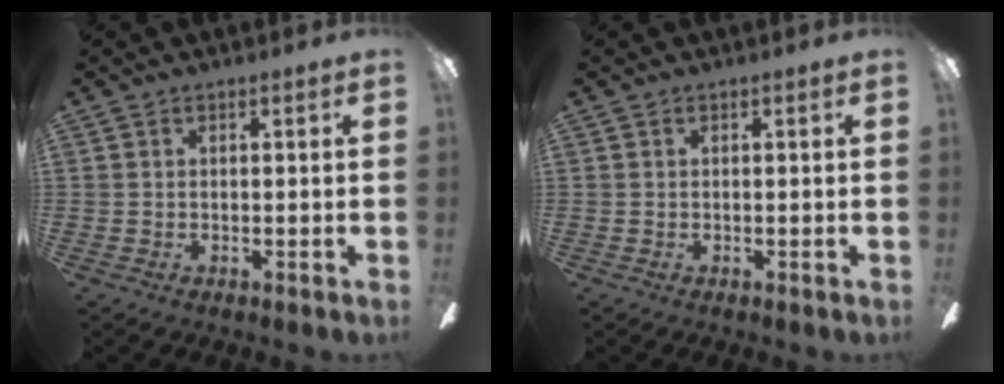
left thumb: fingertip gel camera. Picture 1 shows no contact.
{"total": 0.0}